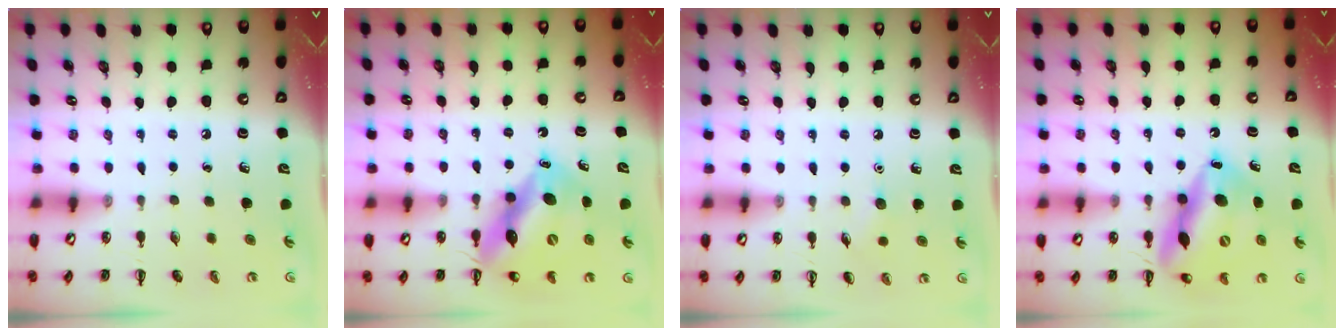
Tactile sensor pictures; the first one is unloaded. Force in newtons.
{"total": 13.0, "press": 12.5, "slide": 3.8}
{"total": 4.7, "press": 4.6, "slide": 1.0}
{"total": 17.0, "press": 16.5, "slide": 4.3}